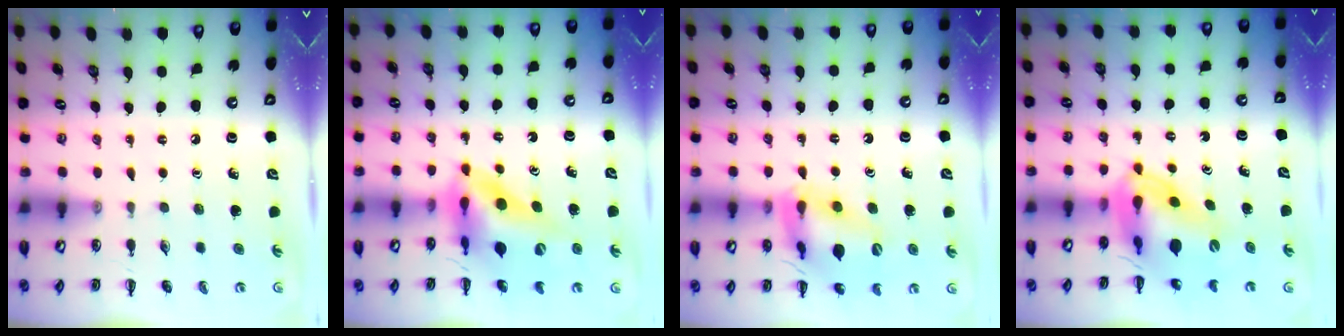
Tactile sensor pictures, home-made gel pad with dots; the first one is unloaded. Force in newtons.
{"total": 12.7, "press": 12.1, "slide": 3.8}
{"total": 17.4, "press": 17.1, "slide": 3.2}
{"total": 12.1, "press": 11.6, "slide": 3.5}